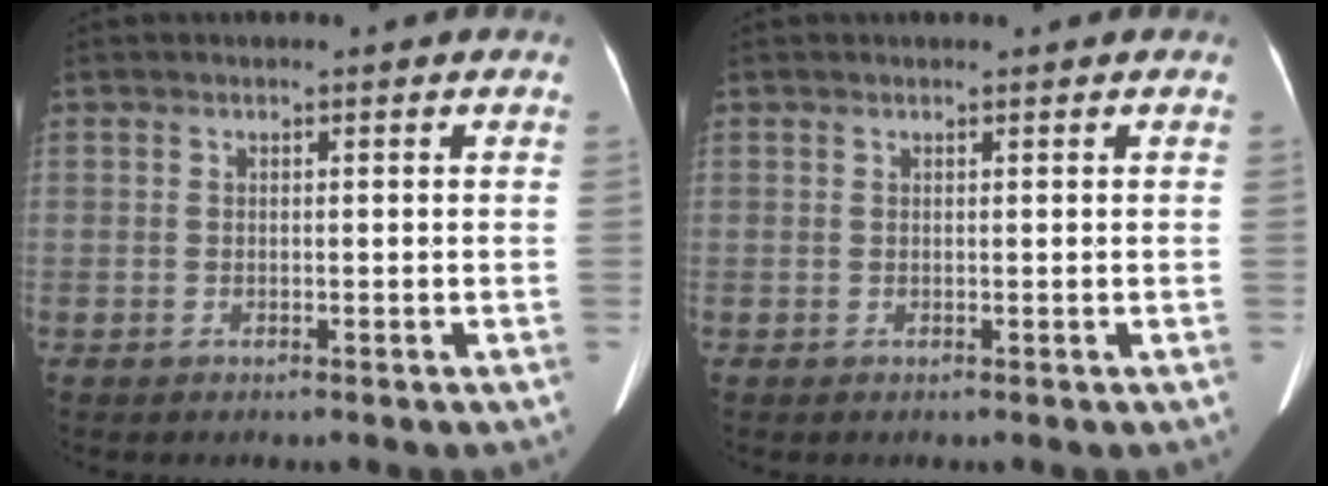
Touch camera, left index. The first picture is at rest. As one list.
[{"total": 0.6, "force": [0.5, 0.1, 0.2], "torque": [-0.009, 0.006, 0.009]}]